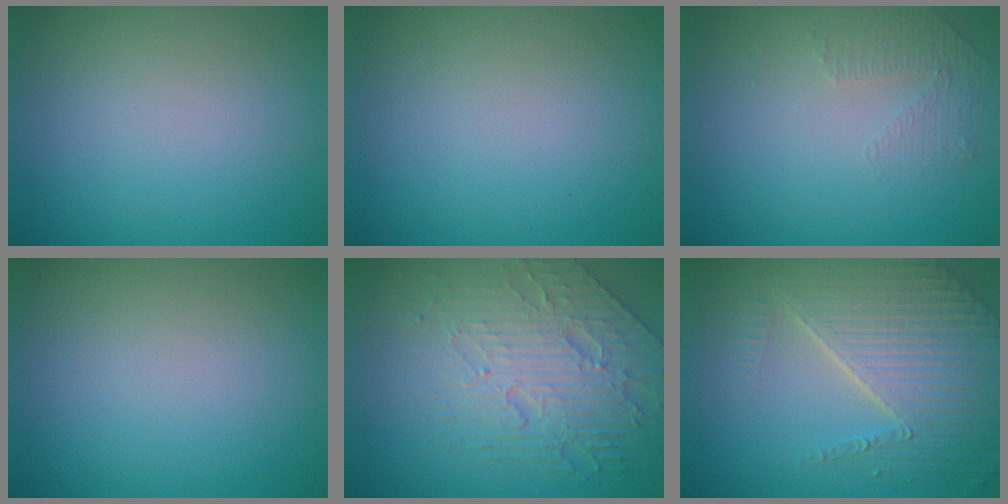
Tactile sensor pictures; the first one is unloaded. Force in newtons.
{"total": 0.0}
{"total": 1.4, "press": 0.8, "slide": 1.1}
{"total": 0.0}
{"total": 6.7, "press": 5.3, "slide": 4.1}
{"total": 6.7, "press": 5.3, "slide": 4.1}